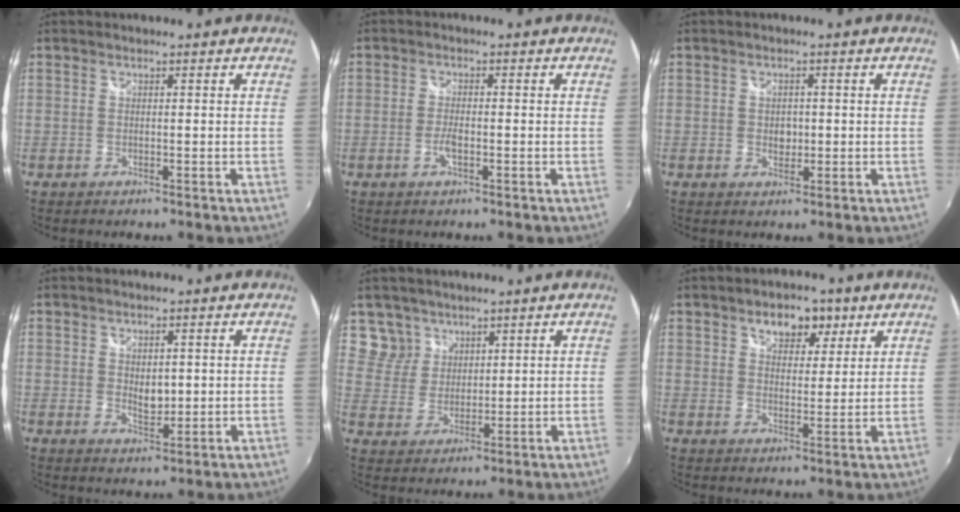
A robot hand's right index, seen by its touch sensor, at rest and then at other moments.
{"total": 2.7, "force": [-1.0, 0.9, 2.4], "torque": [-0.052, -0.002, -0.020]}
{"total": 2.6, "force": [-0.2, 2.1, 1.6], "torque": [-0.023, 0.000, -0.003]}
{"total": 3.5, "force": [0.5, 2.2, 2.7], "torque": [-0.040, -0.004, 0.009]}
{"total": 6.3, "force": [4.2, 4.6, -0.1], "torque": [0.003, 0.018, 0.086]}
{"total": 7.0, "force": [4.0, 4.3, 3.8], "torque": [-0.055, 0.013, 0.061]}